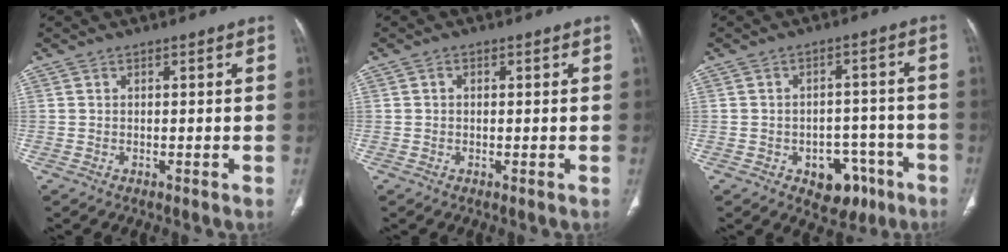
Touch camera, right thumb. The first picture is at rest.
{"total": 0.8, "force": [0.1, 0.6, 0.5], "torque": [-0.005, 0.001, 0.000]}
{"total": 8.6, "force": [-4.3, 6.0, 4.3], "torque": [-0.023, 0.038, -0.050]}